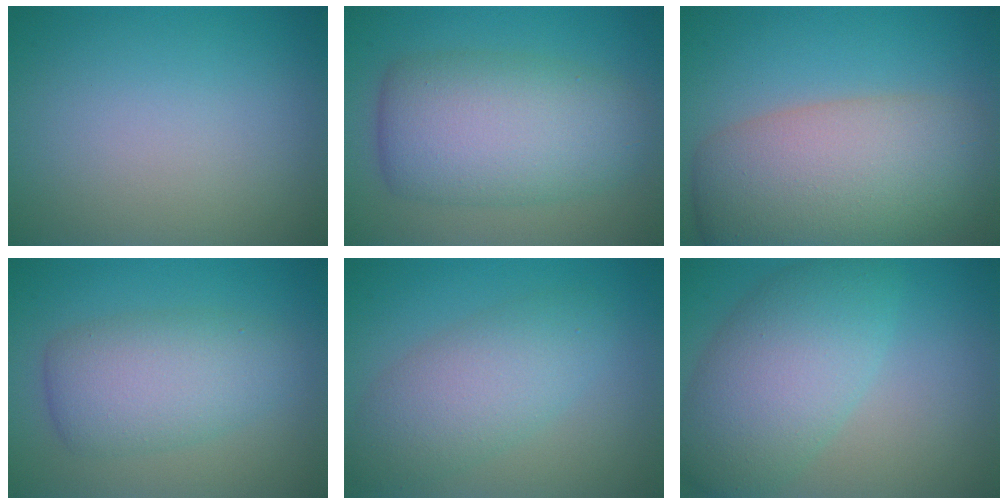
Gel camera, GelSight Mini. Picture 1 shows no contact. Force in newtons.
{"total": 8.5, "press": 8.5, "slide": 0.1}
{"total": 10.6, "press": 10.5, "slide": 0.6}
{"total": 5.5, "press": 5.5, "slide": 0.0}
{"total": 5.0, "press": 5.0, "slide": 0.2}
{"total": 7.2, "press": 7.2, "slide": 0.2}